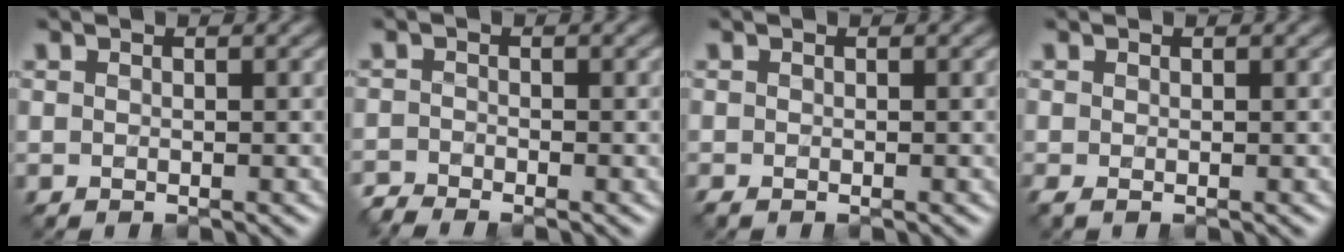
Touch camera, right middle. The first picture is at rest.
{"total": 1.7, "force": [-1.7, 0.2, 0.2], "torque": [-0.005, -0.010, -0.041]}
{"total": 0.6, "force": [-0.5, 0.1, 0.3], "torque": [-0.006, -0.007, -0.011]}
{"total": 0.6, "force": [-0.3, 0.2, 0.5], "torque": [-0.014, -0.007, -0.004]}